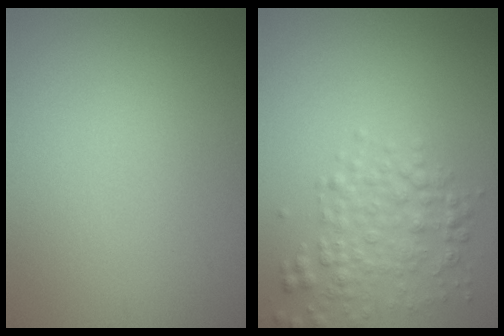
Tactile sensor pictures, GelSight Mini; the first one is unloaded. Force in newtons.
{"total": 3.0, "press": 3.0, "slide": 0.1}